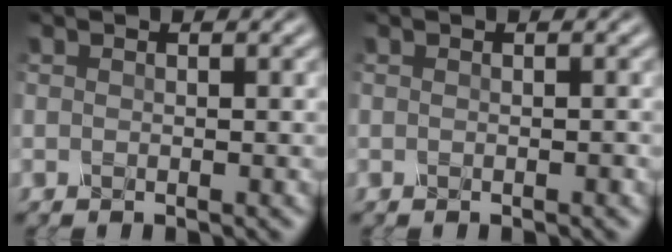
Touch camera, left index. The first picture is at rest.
{"total": 0.8, "force": [-0.4, 0.3, 0.6], "torque": [-0.002, 0.007, -0.007]}